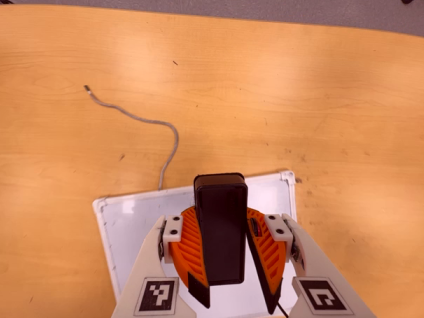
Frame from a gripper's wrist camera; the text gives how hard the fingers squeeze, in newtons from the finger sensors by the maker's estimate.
{"total": 9.7, "left": 9.9, "right": 9.5}